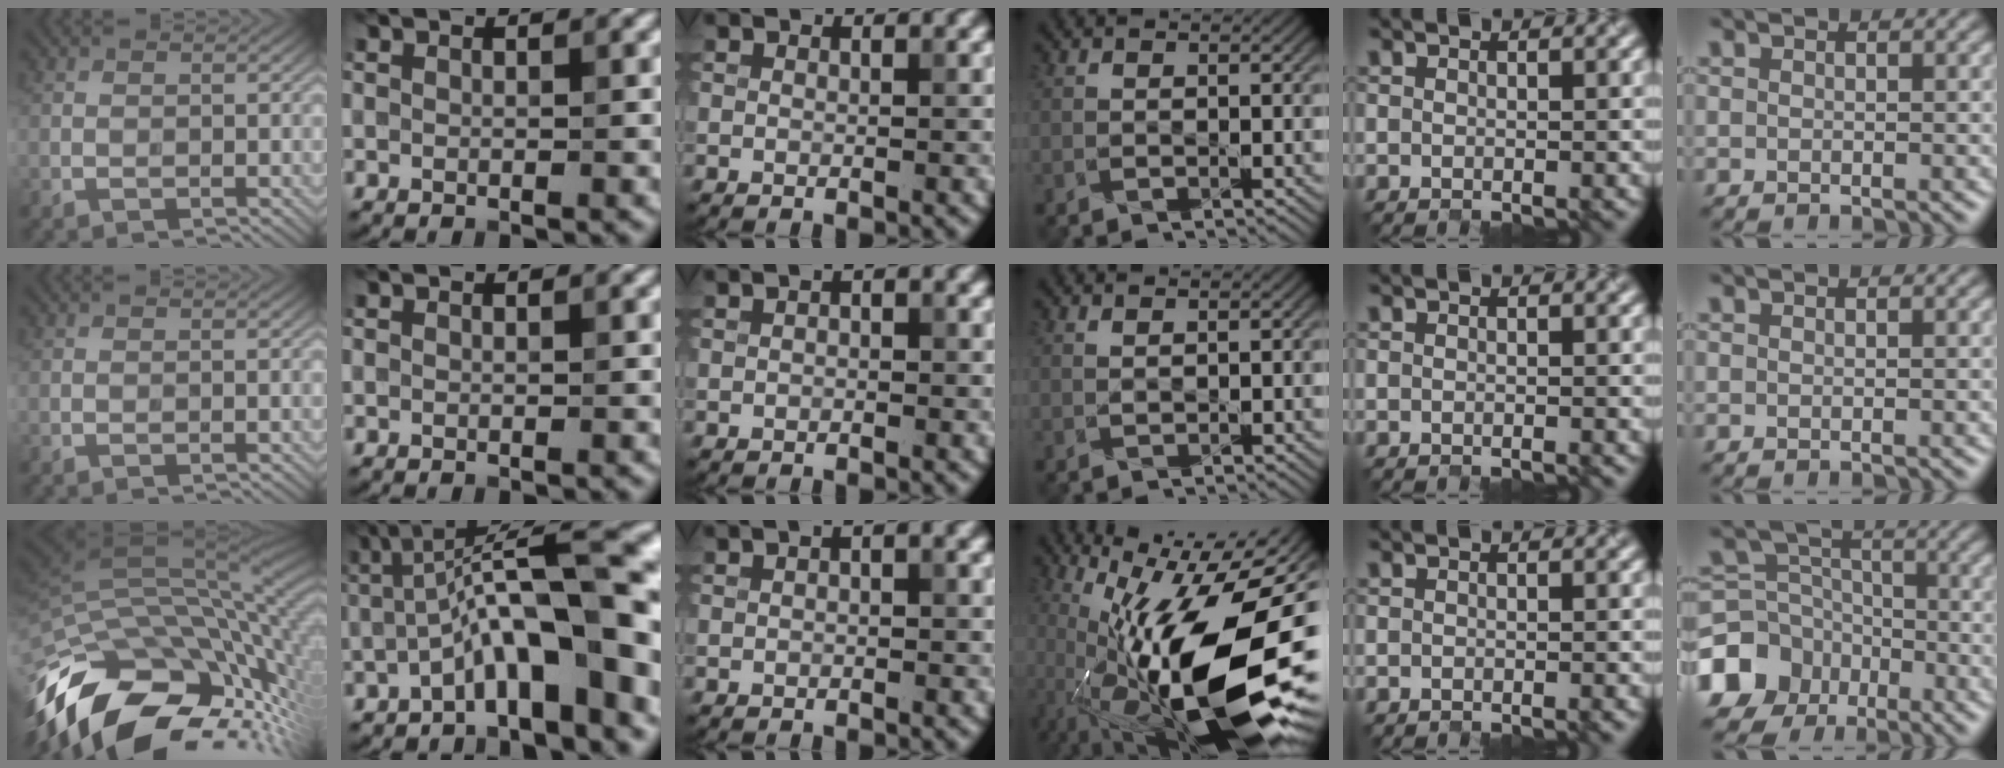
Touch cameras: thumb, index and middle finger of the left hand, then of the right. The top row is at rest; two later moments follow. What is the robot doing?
{"motion": "close", "object": "stapler"}